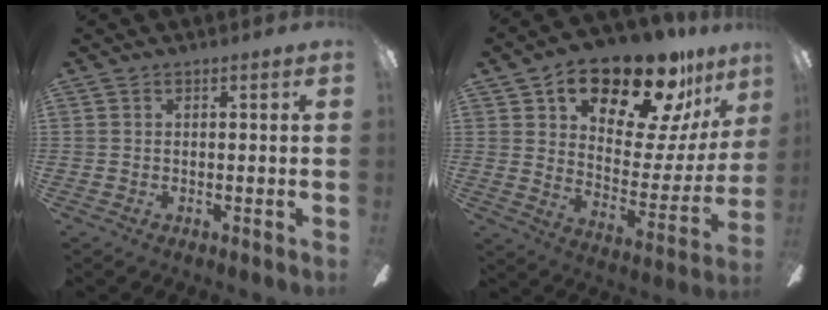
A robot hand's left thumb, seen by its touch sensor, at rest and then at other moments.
{"total": 22.1, "force": [15.7, 9.2, 12.6], "torque": [-0.181, -0.105, 0.265]}